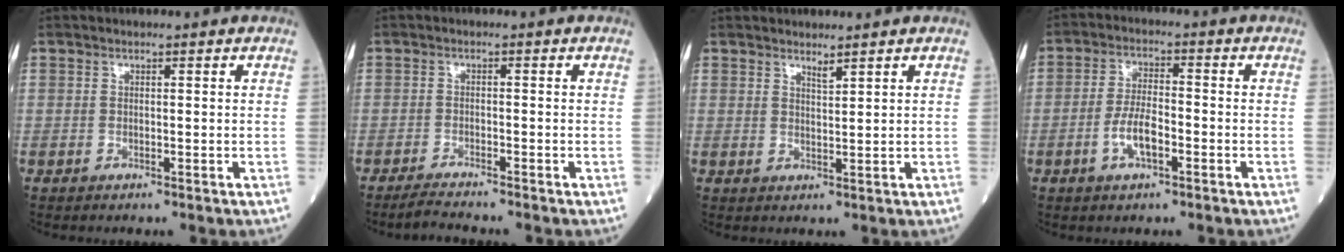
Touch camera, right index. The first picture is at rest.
{"total": 3.2, "force": [-3.0, -0.4, 0.9], "torque": [-0.023, -0.013, -0.056]}
{"total": 1.4, "force": [1.3, -0.2, 0.4], "torque": [-0.008, -0.011, 0.025]}
{"total": 5.7, "force": [-2.2, 1.9, 5.0], "torque": [-0.099, 0.005, -0.042]}